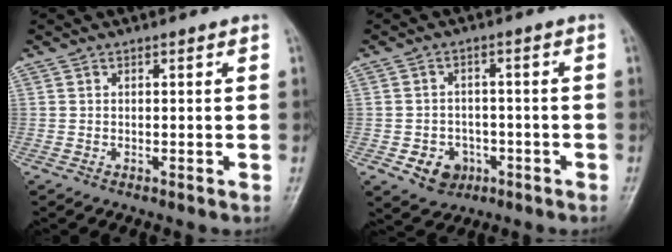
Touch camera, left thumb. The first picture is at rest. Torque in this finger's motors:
{"motor_torque": [-0.11, 0.18, 0.08, 0.03, 0.00]}